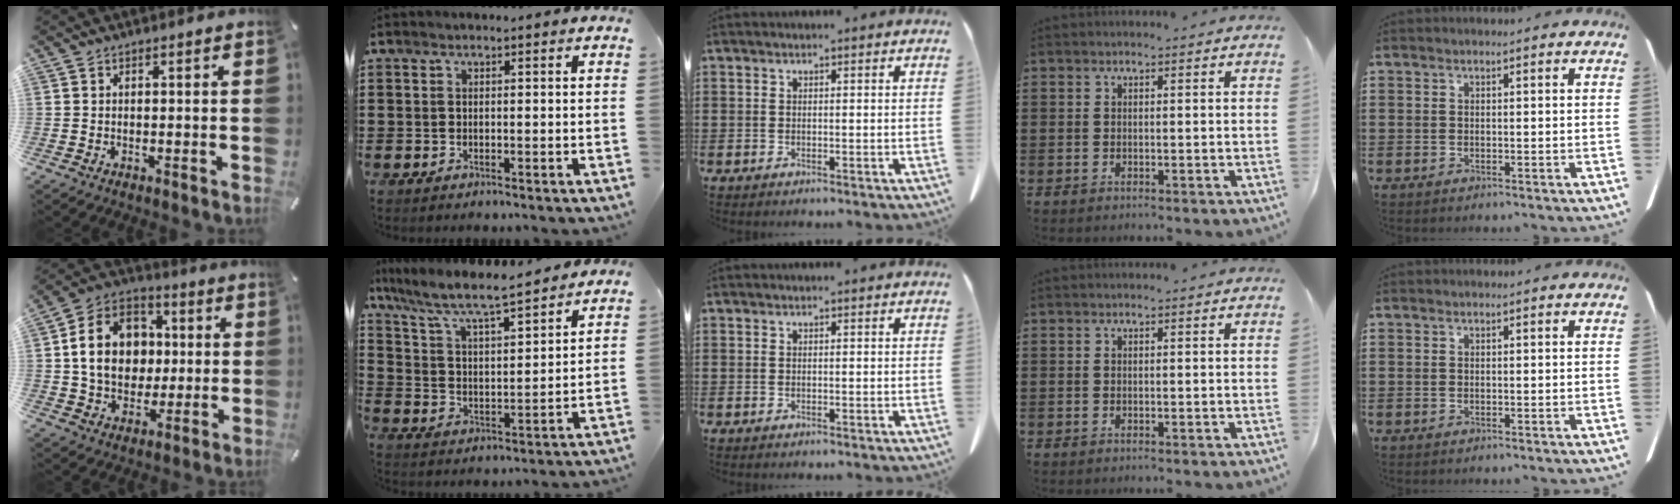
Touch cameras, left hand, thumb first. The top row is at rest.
{"thumb": {"total": 15.5, "force": [0.2, 13.1, 8.2], "torque": [-0.161, 0.021, 0.009]}, "index": {"total": 7.1, "force": [6.1, 0.6, 3.6], "torque": [-0.097, -0.038, 0.099]}}